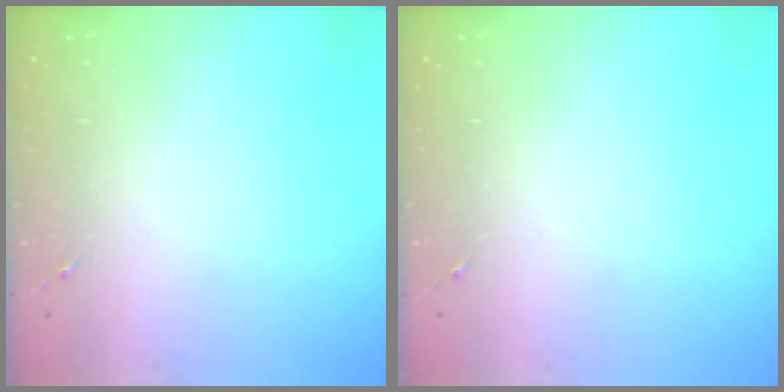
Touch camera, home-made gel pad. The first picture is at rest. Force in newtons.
{"total": 0.0}